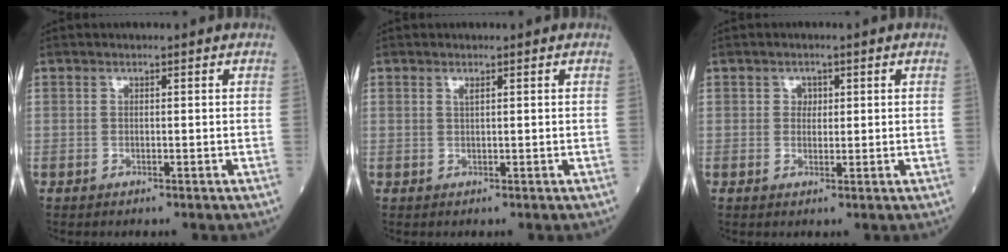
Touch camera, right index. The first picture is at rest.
{"total": 0.7, "force": [0.4, 0.0, 0.5], "torque": [-0.013, -0.002, 0.008]}
{"total": 1.7, "force": [0.6, 1.4, 0.8], "torque": [-0.008, 0.000, 0.008]}